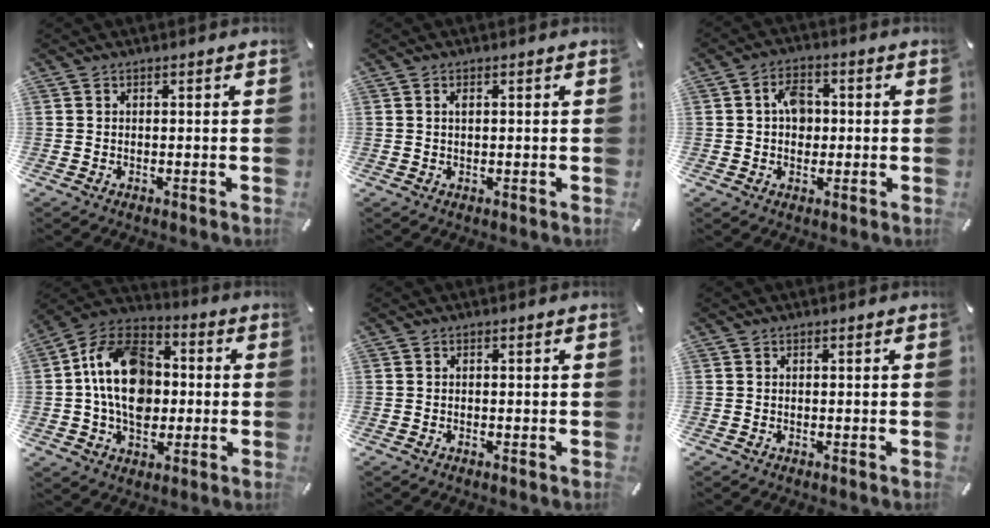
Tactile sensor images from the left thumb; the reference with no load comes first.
{"total": 1.0, "force": [0.3, 0.4, 0.8], "torque": [-0.016, 0.001, 0.005]}
{"total": 5.9, "force": [0.4, 4.3, 3.9], "torque": [-0.061, 0.006, 0.004]}
{"total": 16.6, "force": [-0.5, 12.3, 11.1], "torque": [-0.217, 0.020, -0.009]}
{"total": 0.0}
{"total": 0.0}